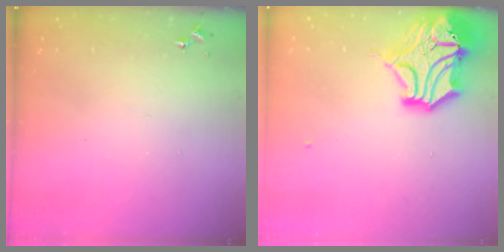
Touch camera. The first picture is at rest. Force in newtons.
{"total": 18.3, "press": 18.2, "slide": 2.4}